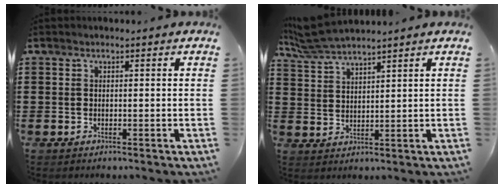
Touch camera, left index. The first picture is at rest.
{"total": 5.0, "force": [4.6, 0.4, 1.8], "torque": [-0.050, -0.009, 0.086]}